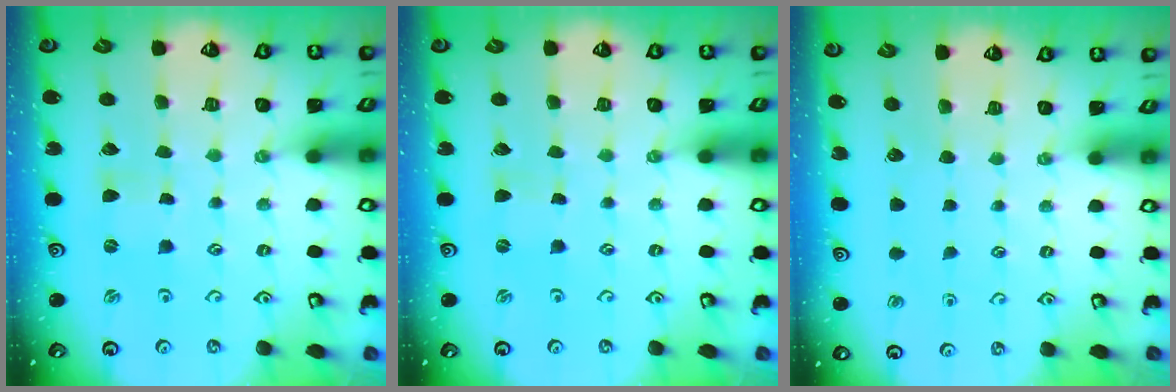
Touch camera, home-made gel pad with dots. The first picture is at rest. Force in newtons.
{"total": 0.0}
{"total": 0.0}